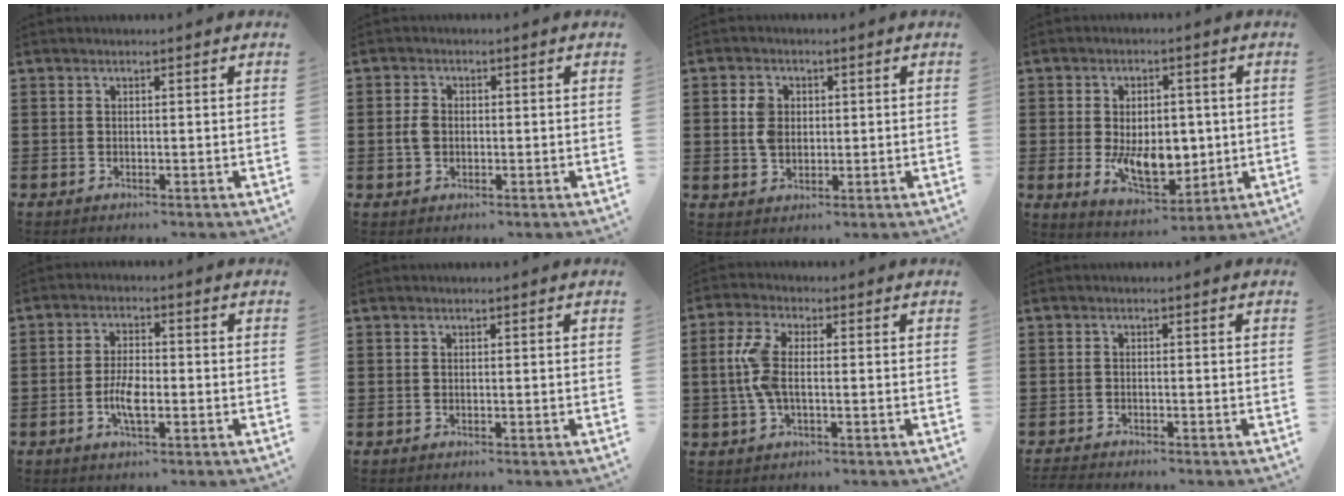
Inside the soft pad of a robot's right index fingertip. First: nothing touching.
{"total": 2.5, "force": [-0.1, 1.9, 1.6], "torque": [-0.043, 0.003, -0.005]}
{"total": 4.1, "force": [0.5, 3.1, 2.6], "torque": [-0.059, 0.012, 0.009]}
{"total": 9.2, "force": [-0.8, 5.9, 7.0], "torque": [-0.113, -0.001, -0.017]}
{"total": 4.8, "force": [-1.3, 1.8, 4.3], "torque": [-0.094, -0.001, -0.029]}
{"total": 0.0}
{"total": 6.4, "force": [-0.1, 2.9, 5.8], "torque": [-0.142, -0.003, -0.011]}
{"total": 1.3, "force": [-1.3, 0.0, 0.1], "torque": [-0.006, -0.002, -0.026]}